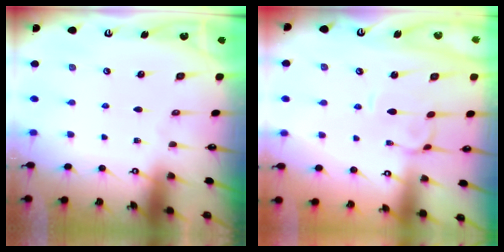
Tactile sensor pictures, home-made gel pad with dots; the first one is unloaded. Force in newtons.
{"total": 2.4, "press": 2.4, "slide": 0.6}